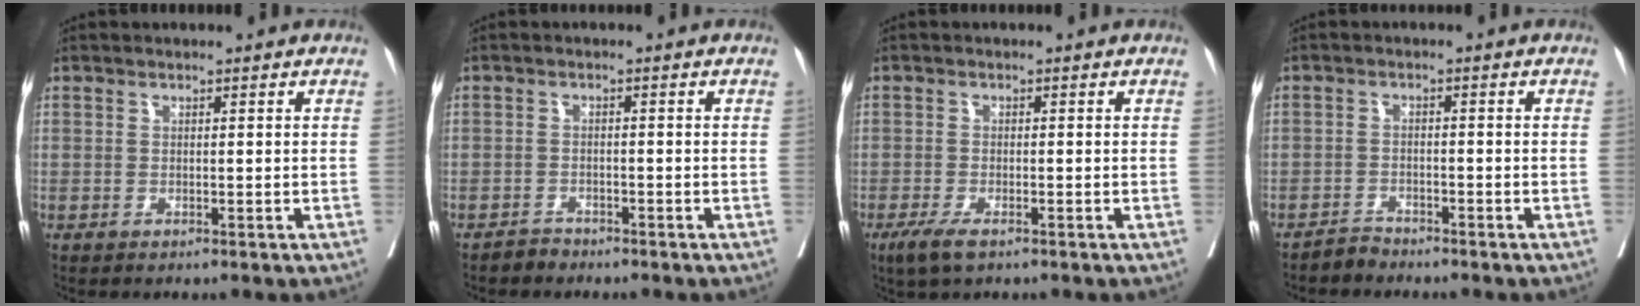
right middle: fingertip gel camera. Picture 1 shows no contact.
{"total": 1.2, "force": [-1.1, 0.4, -0.5], "torque": [0.008, 0.001, -0.020]}
{"total": 3.0, "force": [-1.9, 0.8, 2.1], "torque": [-0.044, -0.005, -0.034]}
{"total": 1.7, "force": [-1.5, 0.1, -0.7], "torque": [0.016, -0.004, -0.028]}